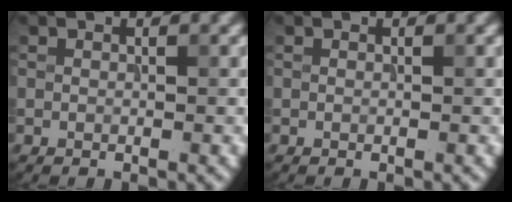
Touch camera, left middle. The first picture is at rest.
{"total": 0.0}